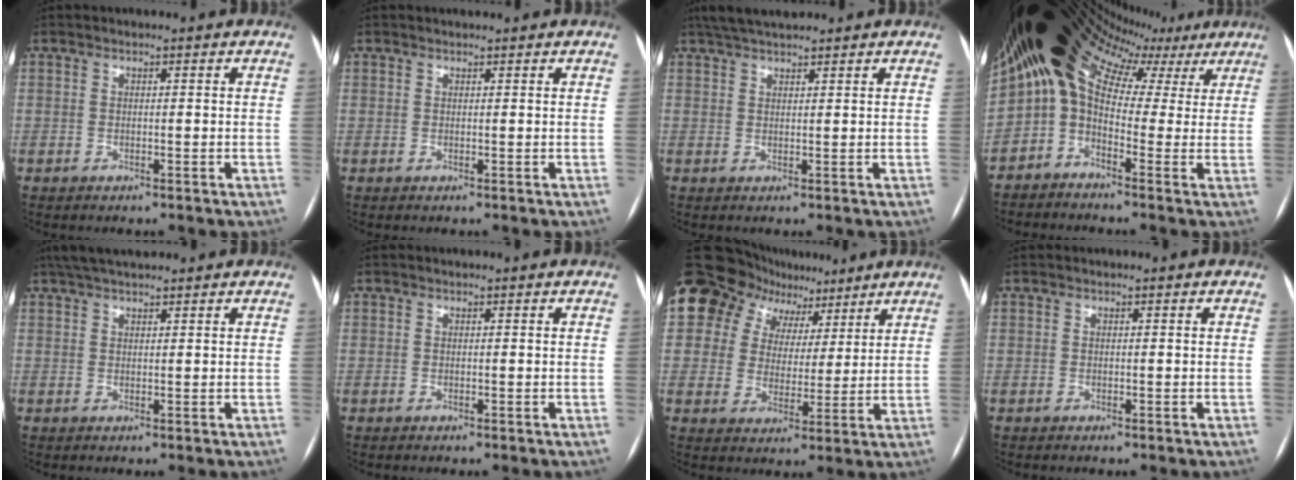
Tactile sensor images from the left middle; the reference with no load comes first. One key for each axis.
{"total": 1.0, "fx": 0.9, "fy": 0.3, "fz": 0.4, "tx": -0.012, "ty": 0.016, "tz": 0.014}
{"total": 4.9, "fx": 4.4, "fy": 0.8, "fz": 2.1, "tx": -0.035, "ty": 0.030, "tz": 0.080}
{"total": 17.6, "fx": 8.2, "fy": 11.5, "fz": 10.4, "tx": -0.197, "ty": 0.108, "tz": 0.112}
{"total": 5.1, "fx": 4.4, "fy": 1.0, "fz": 2.4, "tx": -0.039, "ty": 0.034, "tz": 0.079}
{"total": 0.0}
{"total": 15.9, "fx": 10.0, "fy": 11.3, "fz": 5.2, "tx": -0.112, "ty": 0.059, "tz": 0.159}
{"total": 0.0}